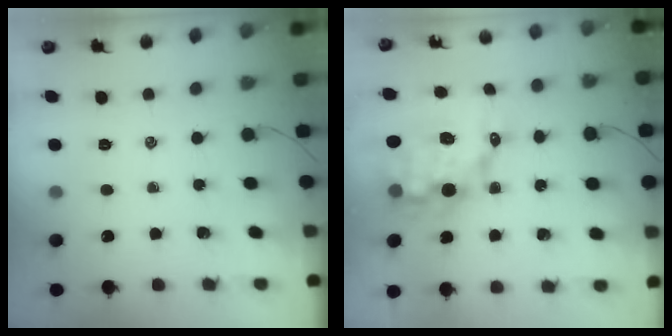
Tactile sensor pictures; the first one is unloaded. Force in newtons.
{"total": 14.3, "press": 13.9, "slide": 3.2}